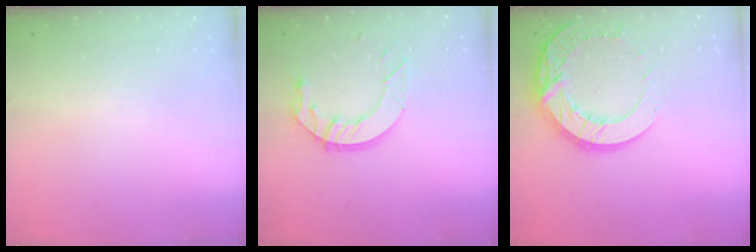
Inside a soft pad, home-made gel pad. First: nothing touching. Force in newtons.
{"total": 10.6, "press": 10.5, "slide": 1.0}
{"total": 17.8, "press": 17.7, "slide": 1.5}